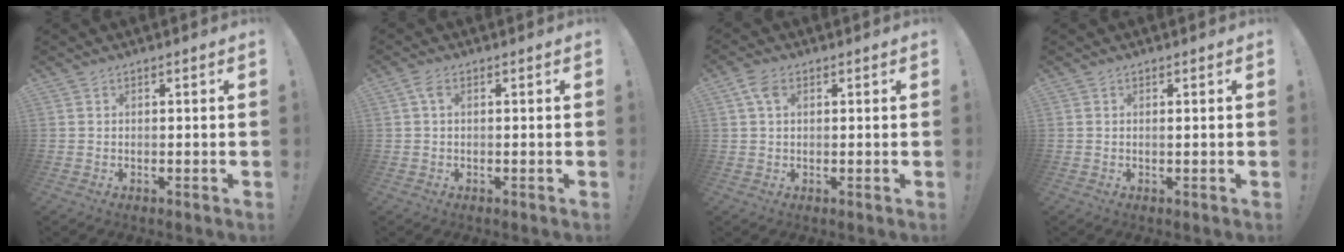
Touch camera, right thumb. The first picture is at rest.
{"total": 2.3, "force": [0.4, 1.1, 2.0], "torque": [-0.044, 0.005, 0.009]}
{"total": 4.1, "force": [1.3, 2.5, 3.0], "torque": [-0.064, 0.009, 0.028]}
{"total": 0.5, "force": [0.1, -0.2, 0.5], "torque": [-0.002, -0.003, -0.001]}